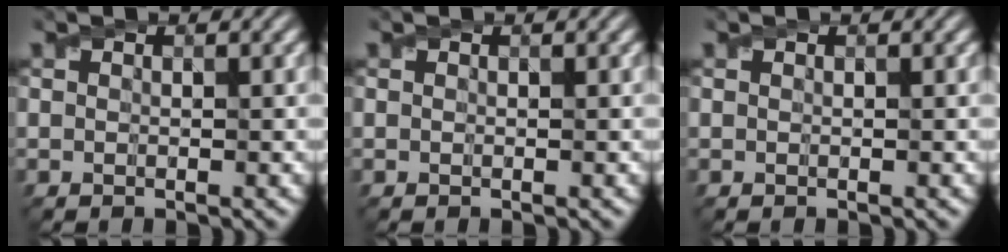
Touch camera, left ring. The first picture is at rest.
{"total": 0.0}
{"total": 0.0}